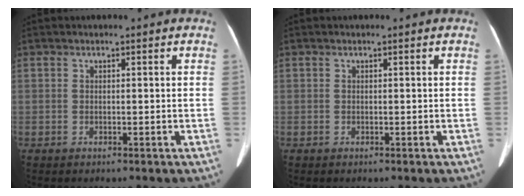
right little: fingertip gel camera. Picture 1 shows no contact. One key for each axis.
{"total": 0.0}